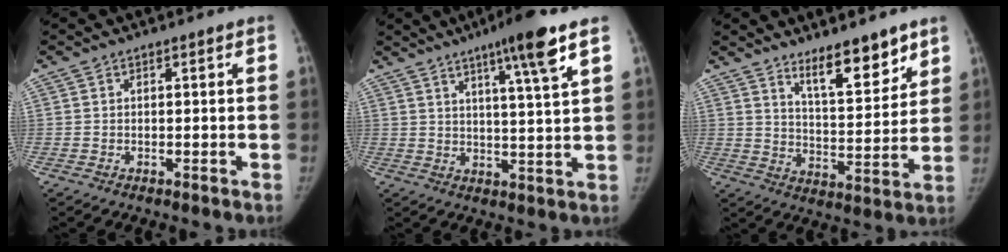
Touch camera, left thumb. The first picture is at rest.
{"total": 10.5, "force": [6.0, 0.1, 8.5], "torque": [-0.132, -0.028, 0.091]}
{"total": 11.2, "force": [8.2, 3.4, 6.8], "torque": [-0.078, -0.069, 0.139]}